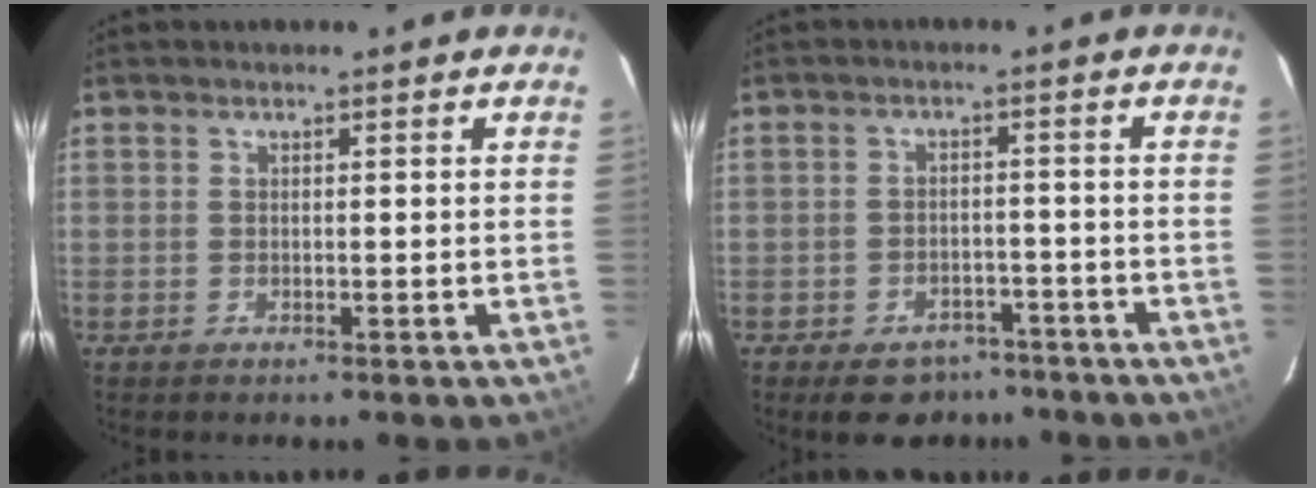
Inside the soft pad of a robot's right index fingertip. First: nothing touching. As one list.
[{"total": 8.3, "force": [-6.2, 5.0, 2.5], "torque": [-0.057, 0.018, -0.073]}]